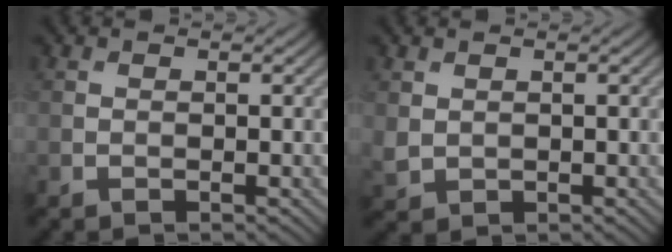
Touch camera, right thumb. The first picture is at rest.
{"total": 1.6, "force": [0.7, 1.3, 0.7], "torque": [-0.023, -0.004, 0.021]}